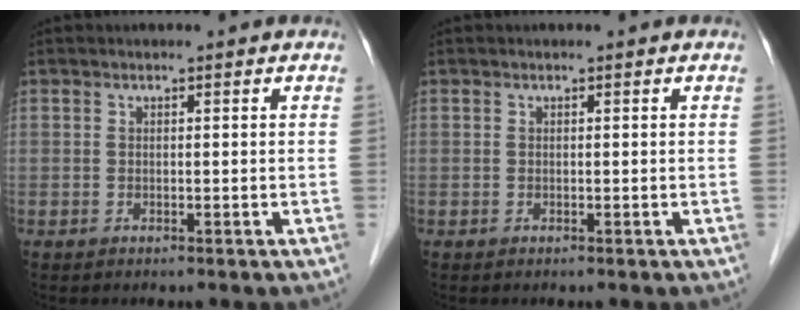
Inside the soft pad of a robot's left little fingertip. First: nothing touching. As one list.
[{"total": 0.0}]